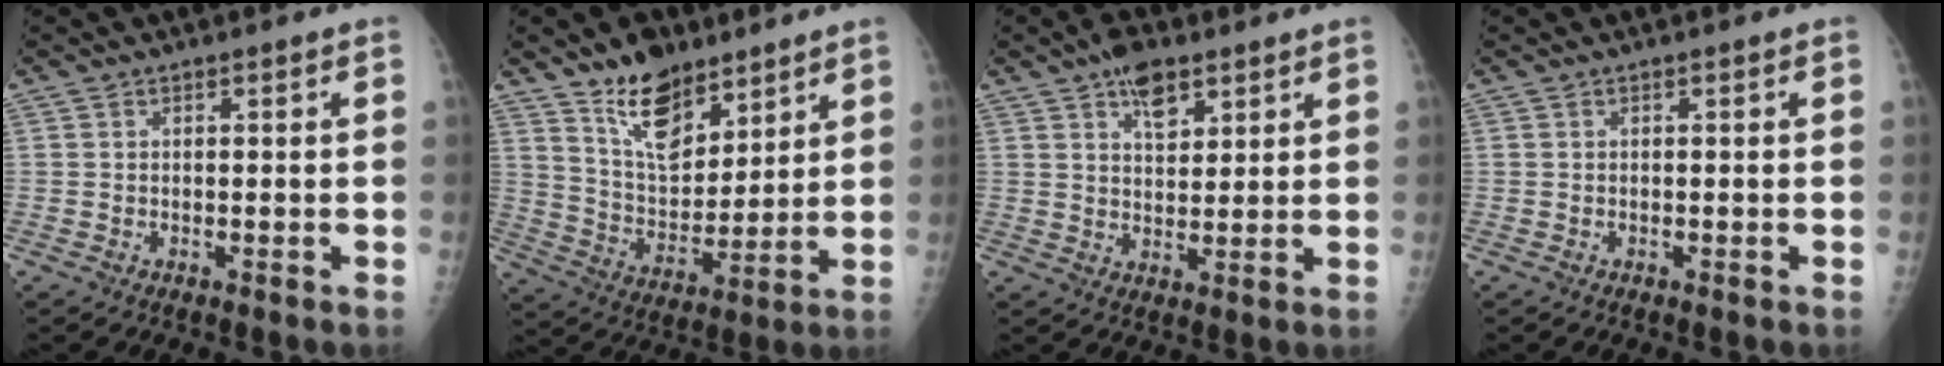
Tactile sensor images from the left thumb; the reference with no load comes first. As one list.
[{"total": 13.0, "force": [9.1, 6.5, 6.7], "torque": [-0.081, -0.068, 0.170]}, {"total": 7.2, "force": [4.2, 3.7, 4.4], "torque": [-0.050, -0.019, 0.066]}, {"total": 0.0}]